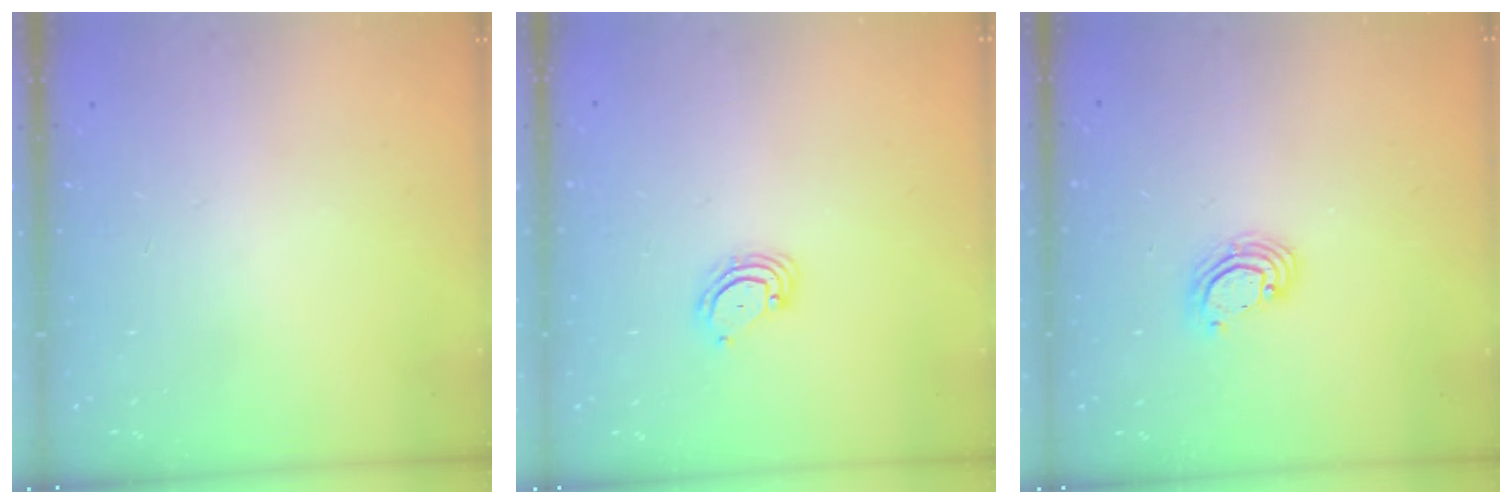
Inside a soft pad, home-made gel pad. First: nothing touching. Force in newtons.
{"total": 4.5, "press": 4.5, "slide": 0.3}
{"total": 3.6, "press": 3.6, "slide": 0.3}